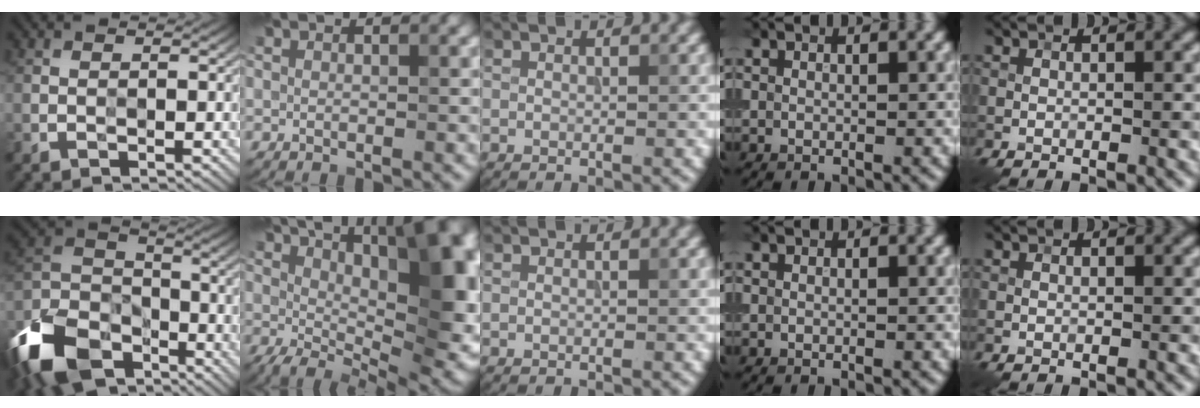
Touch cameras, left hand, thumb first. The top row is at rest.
{"thumb": {"total": 16.7, "force": [-10.4, 10.0, 8.4], "torque": [-0.234, -0.039, -0.202]}, "index": {"total": 14.4, "force": [2.9, 5.6, 13.0], "torque": [-0.171, 0.004, 0.052]}}